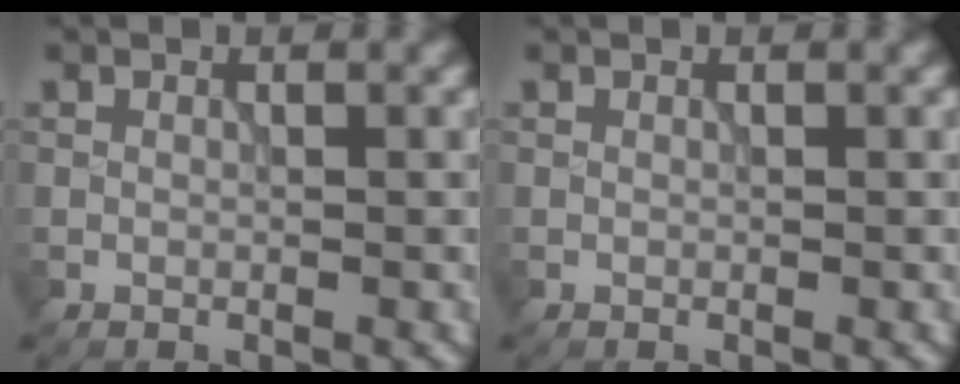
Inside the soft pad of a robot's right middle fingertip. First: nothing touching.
{"total": 0.0}